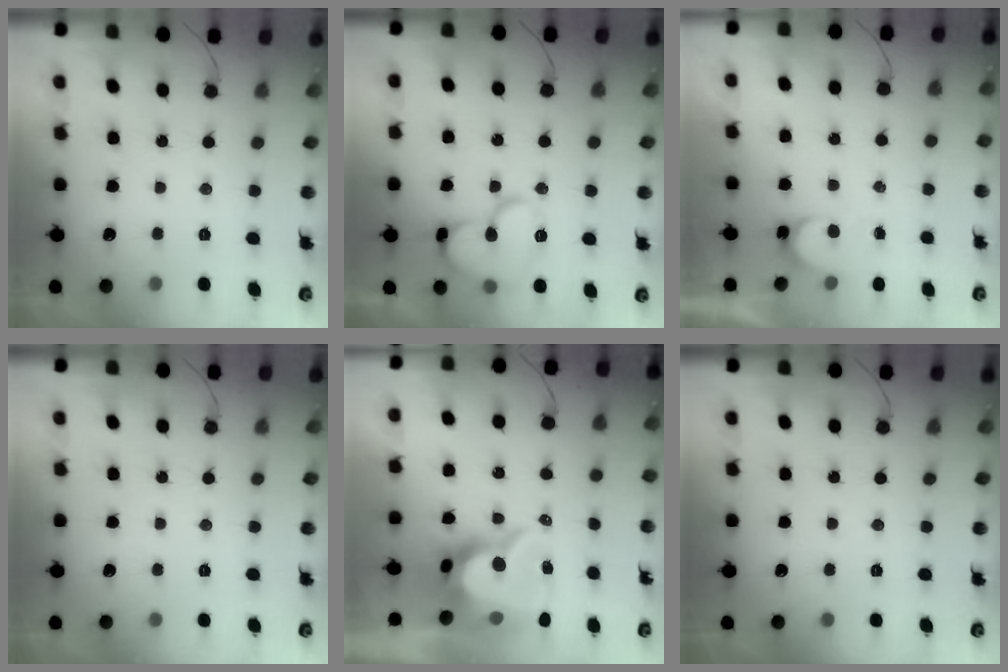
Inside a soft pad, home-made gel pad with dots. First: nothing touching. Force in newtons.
{"total": 14.2, "press": 14.1, "slide": 2.0}
{"total": 4.0, "press": 4.0, "slide": 0.4}
{"total": 0.0}
{"total": 12.3, "press": 12.2, "slide": 0.9}
{"total": 0.0}